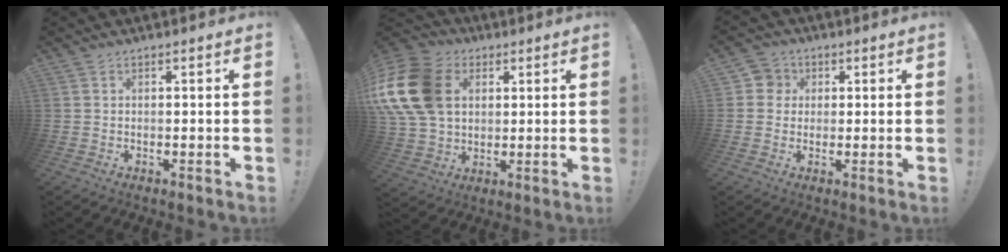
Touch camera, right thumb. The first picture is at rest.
{"total": 20.9, "force": [5.1, 15.6, 12.9], "torque": [-0.243, -0.009, 0.100]}
{"total": 4.6, "force": [0.7, 4.4, 1.0], "torque": [-0.009, 0.000, 0.012]}